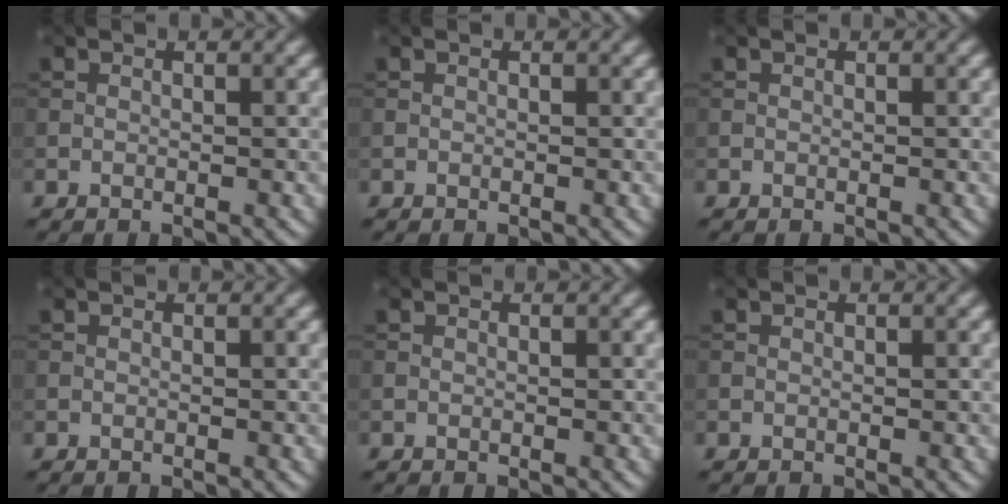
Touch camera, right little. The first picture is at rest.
{"total": 0.0}
{"total": 0.0}
{"total": 0.0}
{"total": 0.0}
{"total": 0.0}